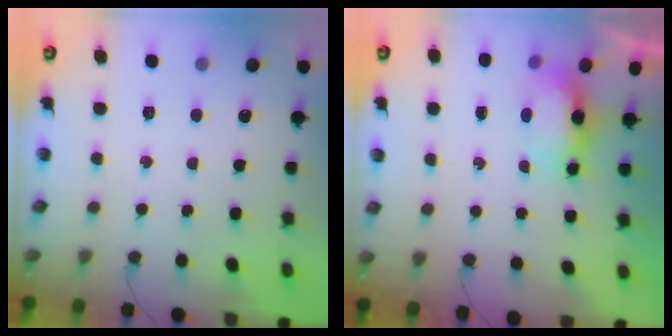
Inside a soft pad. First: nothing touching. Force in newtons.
{"total": 8.5, "press": 6.8, "slide": 5.0}